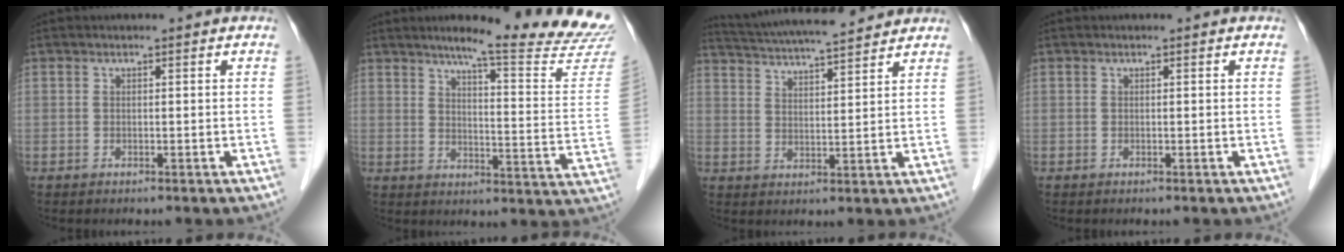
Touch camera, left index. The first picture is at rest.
{"total": 19.7, "force": [17.7, -0.4, 8.7], "torque": [-0.112, -0.090, 0.209]}
{"total": 14.2, "force": [12.9, 1.5, 5.8], "torque": [-0.110, 0.028, 0.201]}
{"total": 0.0}